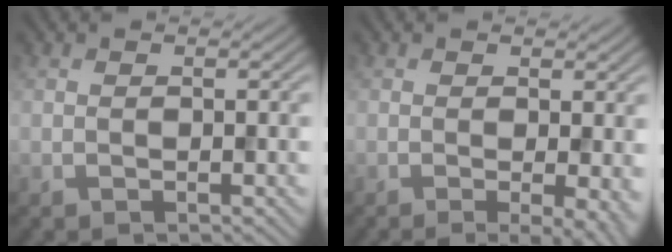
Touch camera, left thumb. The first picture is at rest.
{"total": 4.8, "force": [-0.9, 1.2, 4.6], "torque": [-0.065, -0.010, -0.011]}